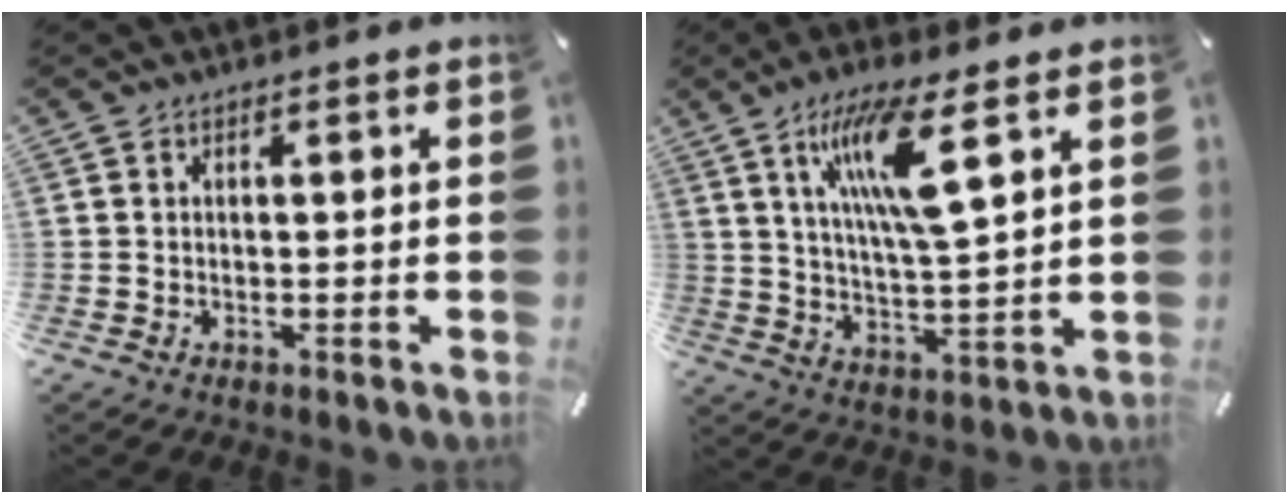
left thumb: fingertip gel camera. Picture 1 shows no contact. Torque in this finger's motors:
{"motor_torque": [0.12, 0.83, 1.33, -1.44, 0.42]}